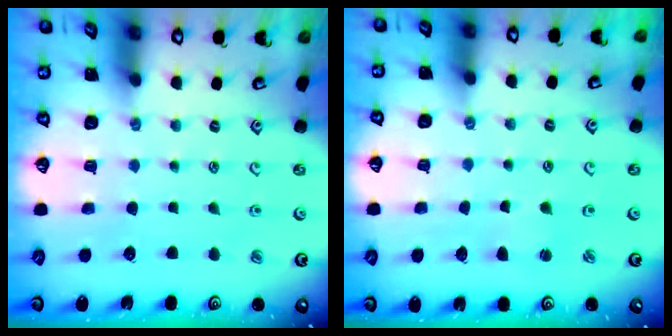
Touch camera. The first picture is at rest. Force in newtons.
{"total": 1.3, "press": 1.2, "slide": 0.2}